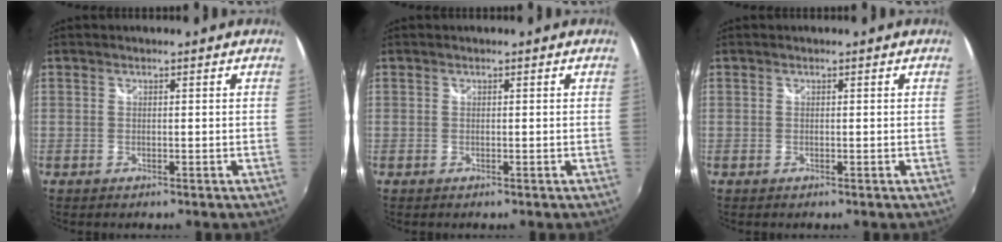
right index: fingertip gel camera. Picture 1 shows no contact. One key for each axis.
{"total": 0.0}
{"total": 0.0}